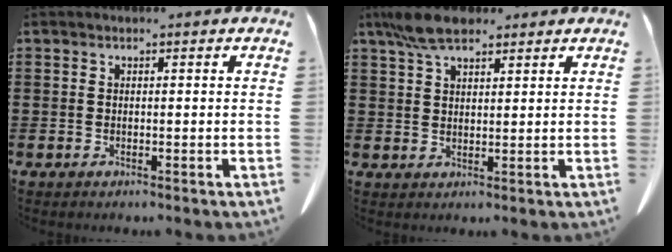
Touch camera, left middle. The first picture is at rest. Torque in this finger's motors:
{"motor_torque": [1.07, 0.97, 0.13, 0.08]}